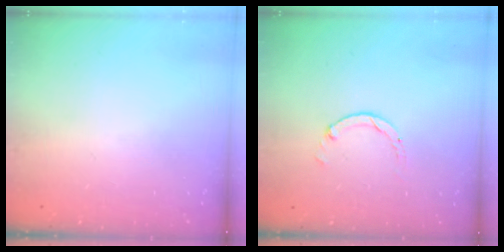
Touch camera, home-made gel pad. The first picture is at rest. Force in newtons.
{"total": 0.0}